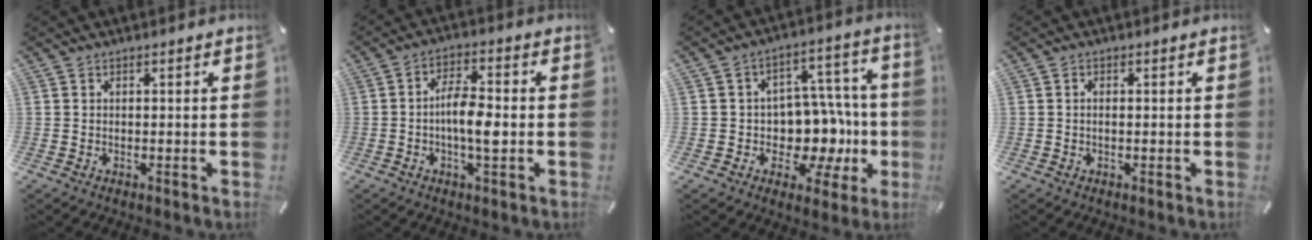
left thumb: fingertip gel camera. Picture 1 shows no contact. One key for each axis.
{"total": 7.9, "fx": -1.5, "fy": 2.9, "fz": 7.2, "tx": -0.135, "ty": 0.008, "tz": -0.027}
{"total": 12.5, "fx": -1.9, "fy": 10.8, "fz": 5.9, "tx": -0.057, "ty": -0.007, "tz": -0.018}
{"total": 0.8, "fx": -0.1, "fy": 0.3, "fz": 0.8, "tx": -0.016, "ty": 0.001, "tz": -0.002}